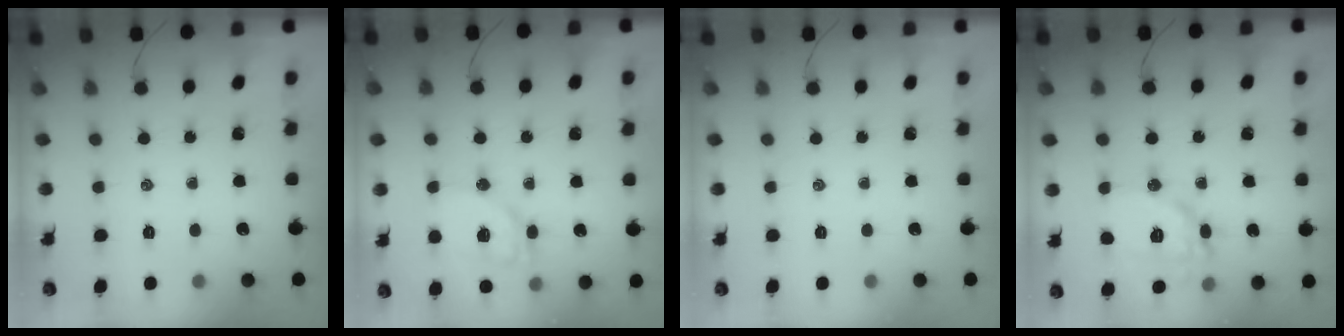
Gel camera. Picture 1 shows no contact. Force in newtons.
{"total": 12.9, "press": 12.7, "slide": 2.0}
{"total": 0.0}
{"total": 14.3, "press": 14.3, "slide": 0.9}